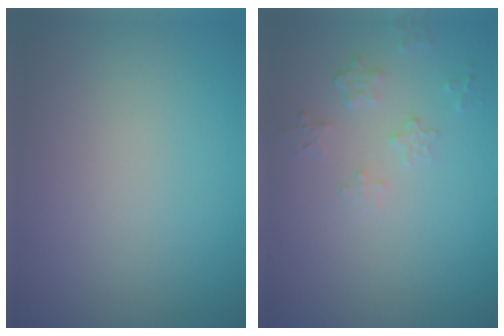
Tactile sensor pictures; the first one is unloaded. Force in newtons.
{"total": 1.6, "press": 0.9, "slide": 1.4}